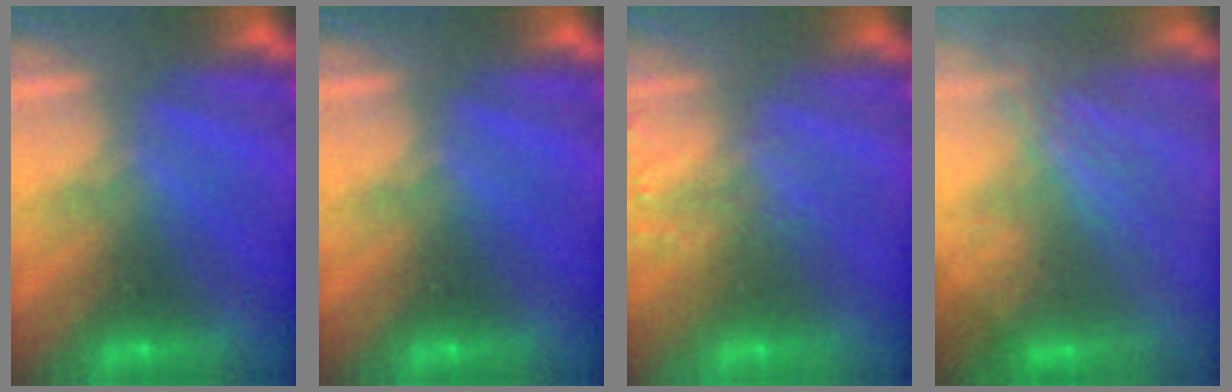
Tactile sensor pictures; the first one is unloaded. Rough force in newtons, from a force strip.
{"total": 0.0}
{"total": 1.5}
{"total": 2.8}